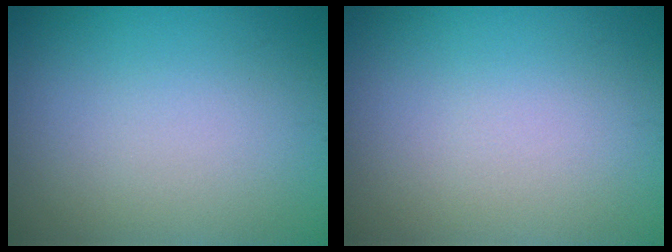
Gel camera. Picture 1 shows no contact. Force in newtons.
{"total": 0.0}